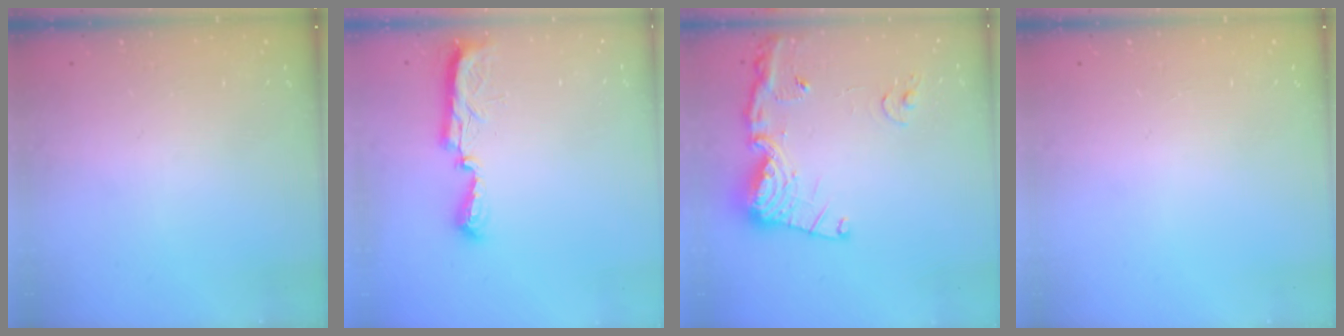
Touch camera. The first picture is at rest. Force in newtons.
{"total": 7.7, "press": 7.6, "slide": 0.7}
{"total": 15.8, "press": 15.7, "slide": 1.8}
{"total": 0.0}